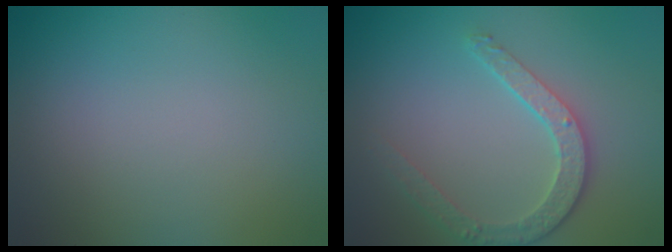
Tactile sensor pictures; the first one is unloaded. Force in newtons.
{"total": 3.4, "press": 2.9, "slide": 1.9}